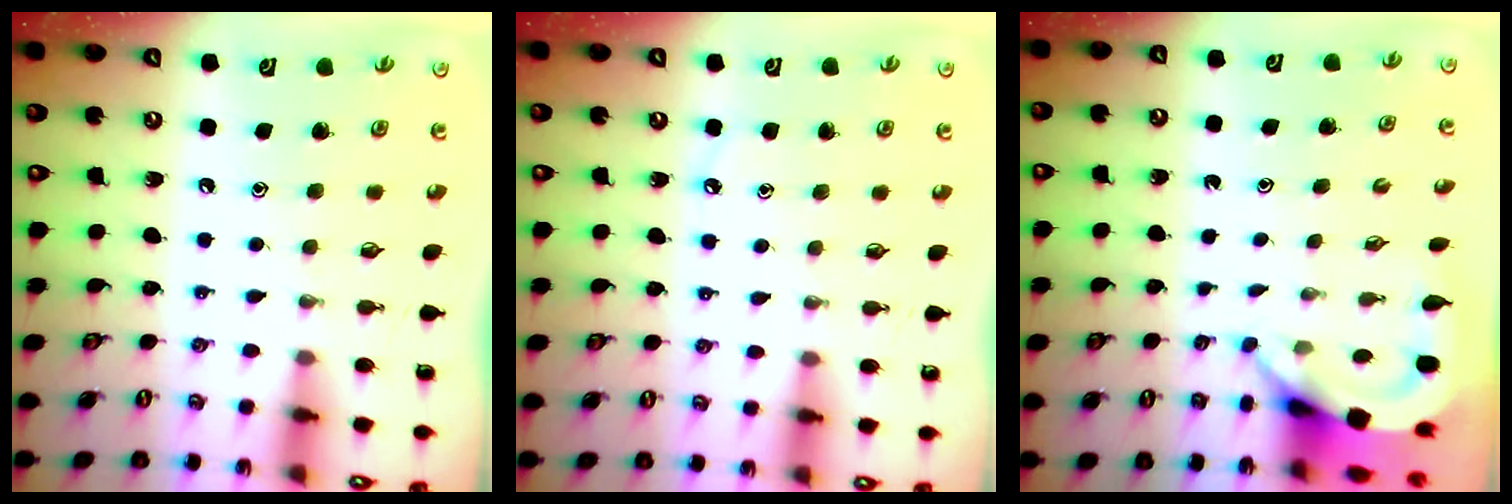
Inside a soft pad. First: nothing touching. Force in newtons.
{"total": 2.7, "press": 2.7, "slide": 0.4}
{"total": 5.4, "press": 5.4, "slide": 0.4}